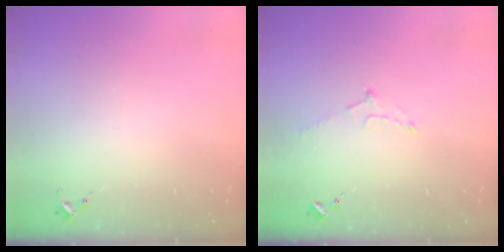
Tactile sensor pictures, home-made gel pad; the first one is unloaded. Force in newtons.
{"total": 5.6, "press": 5.5, "slide": 1.0}